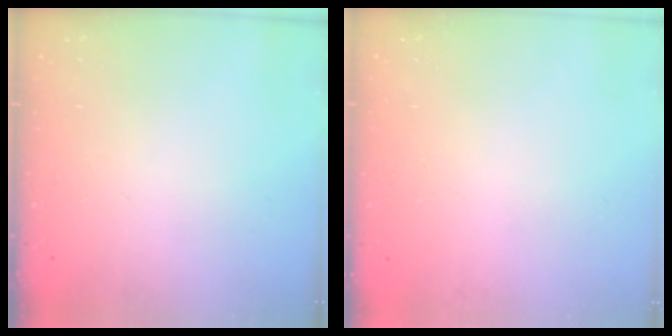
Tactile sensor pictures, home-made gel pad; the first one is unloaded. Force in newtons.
{"total": 0.0}